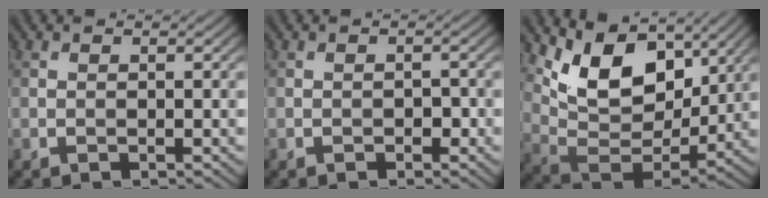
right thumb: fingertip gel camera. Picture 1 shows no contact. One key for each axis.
{"total": 1.3, "fx": -0.6, "fy": 0.8, "fz": 0.8, "tx": -0.009, "ty": -0.001, "tz": -0.011}
{"total": 11.4, "fx": 6.0, "fy": 6.3, "fz": 7.3, "tx": -0.154, "ty": -0.012, "tz": 0.114}